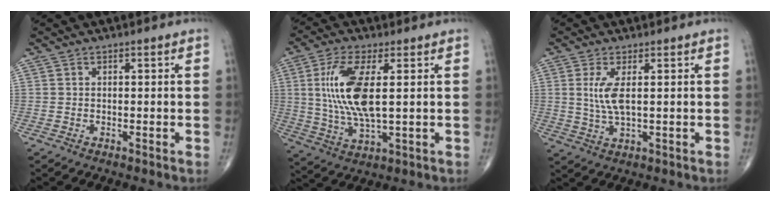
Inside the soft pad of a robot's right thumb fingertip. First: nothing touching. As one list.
[{"total": 13.0, "force": [2.1, 4.5, 12.0], "torque": [-0.262, -0.013, 0.046]}, {"total": 5.2, "force": [1.0, 1.5, 4.9], "torque": [-0.116, -0.010, 0.026]}]